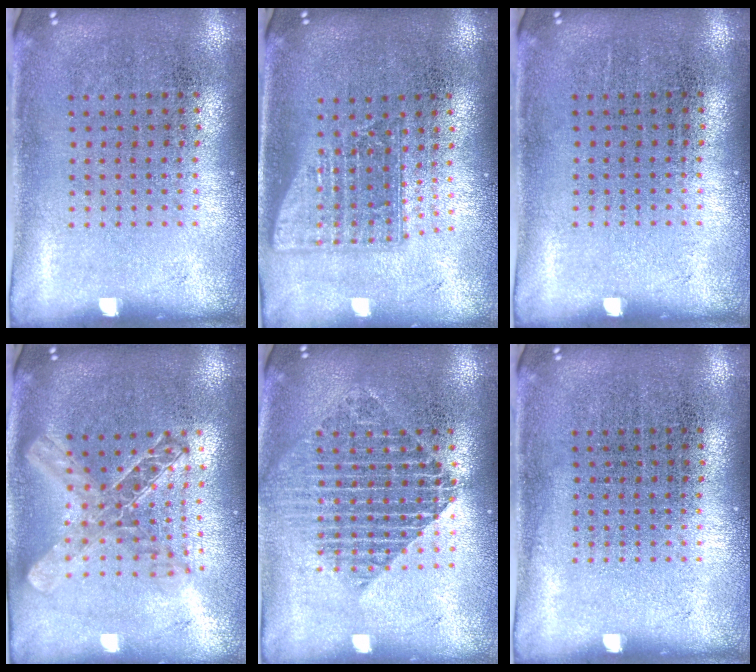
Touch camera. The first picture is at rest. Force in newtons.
{"total": 1.5, "press": 1.2, "slide": 0.9}
{"total": 0.0}
{"total": 1.9, "press": 1.6, "slide": 1.0}
{"total": 1.8, "press": 1.5, "slide": 0.9}
{"total": 0.0}